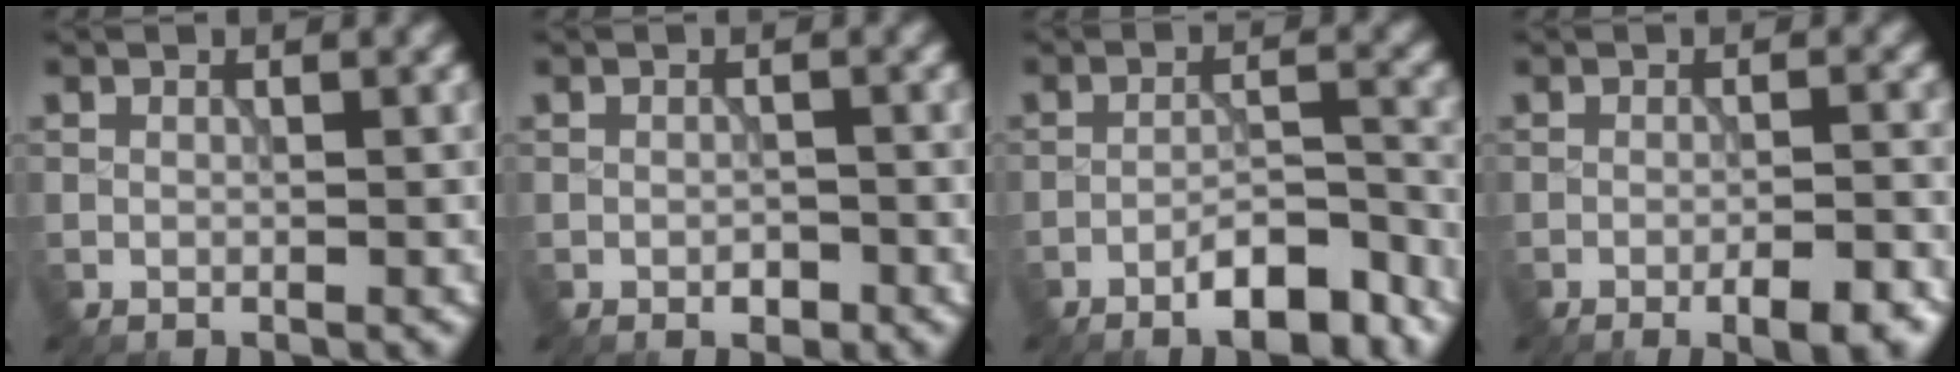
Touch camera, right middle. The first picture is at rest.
{"total": 1.1, "force": [-0.7, 0.5, 0.8], "torque": [-0.010, 0.000, -0.012]}
{"total": 6.0, "force": [-4.3, 1.4, 3.9], "torque": [-0.054, 0.010, -0.067]}
{"total": 4.6, "force": [-2.7, 1.0, 3.5], "torque": [-0.051, 0.006, -0.033]}